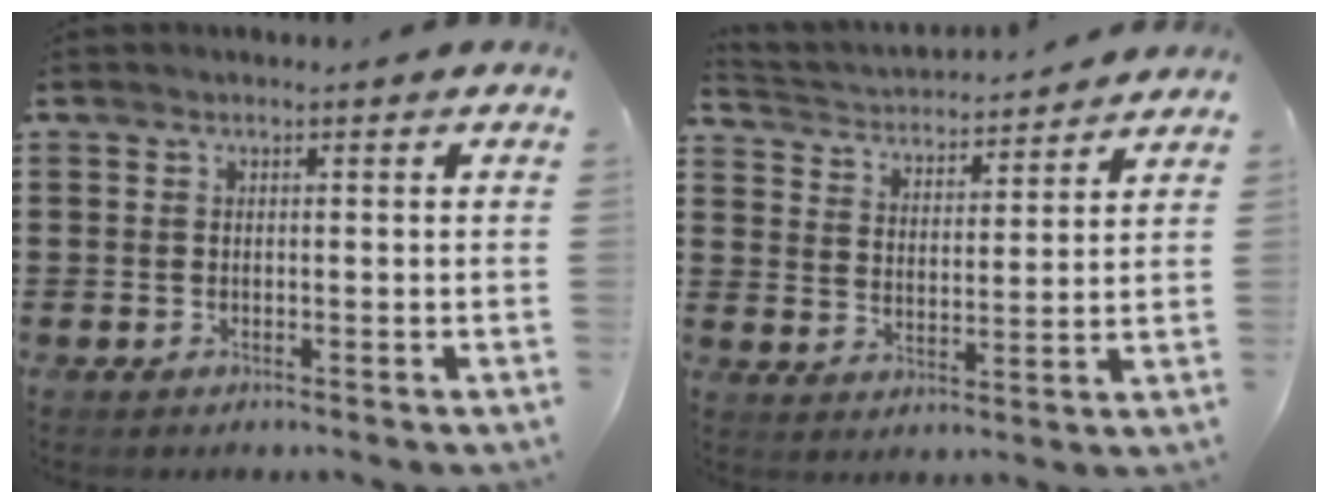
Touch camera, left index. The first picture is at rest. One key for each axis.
{"total": 3.2, "fx": 3.2, "fy": 0.4, "fz": -0.1, "tx": -0.020, "ty": -0.028, "tz": 0.049}